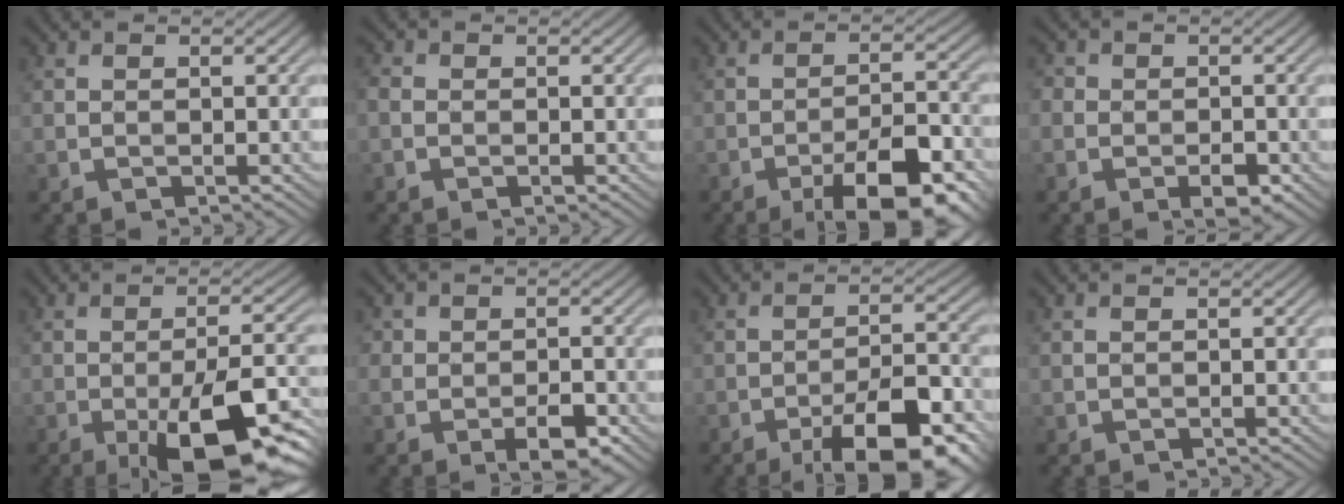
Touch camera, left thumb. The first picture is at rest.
{"total": 1.9, "force": [-0.8, 1.4, 0.9], "torque": [-0.022, -0.002, -0.021]}
{"total": 11.1, "force": [-6.4, 3.4, 8.4], "torque": [-0.128, 0.007, -0.100]}
{"total": 4.0, "force": [-1.6, 2.8, 2.3], "torque": [-0.025, -0.008, -0.030]}
{"total": 14.7, "force": [-6.8, 4.5, 12.2], "torque": [-0.174, 0.002, -0.108]}
{"total": 4.5, "force": [-1.7, 2.8, 3.1], "torque": [-0.034, -0.002, -0.033]}
{"total": 12.3, "force": [-7.1, 3.8, 9.3], "torque": [-0.139, 0.010, -0.115]}
{"total": 0.0}